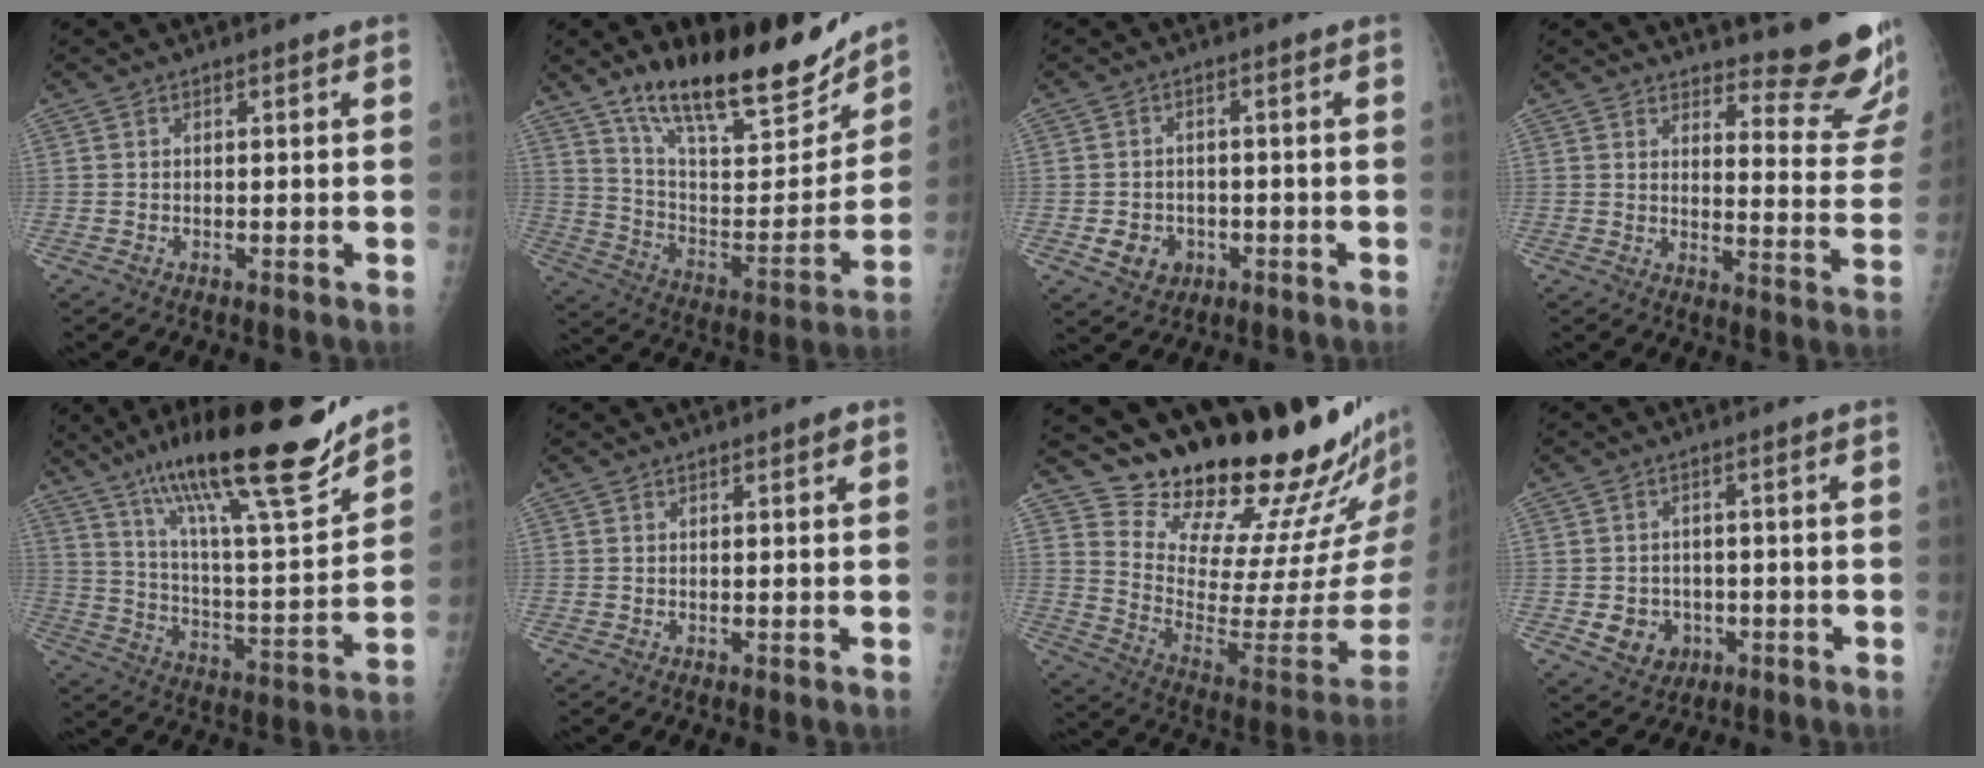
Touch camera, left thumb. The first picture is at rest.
{"total": 24.4, "force": [18.2, 7.7, 14.3], "torque": [-0.185, -0.086, 0.301]}
{"total": 4.9, "force": [-1.5, 4.2, 2.0], "torque": [-0.016, 0.006, -0.015]}
{"total": 15.6, "force": [13.9, 2.6, 6.6], "torque": [-0.052, -0.153, 0.161]}
{"total": 25.3, "force": [18.2, 4.0, 17.1], "torque": [-0.260, -0.072, 0.306]}
{"total": 1.1, "force": [0.7, 0.3, 0.8], "torque": [-0.009, -0.003, 0.010]}
{"total": 26.4, "force": [23.3, 5.0, 11.5], "torque": [-0.135, -0.192, 0.337]}
{"total": 5.6, "force": [-1.4, 4.9, 2.3], "torque": [-0.015, 0.006, -0.011]}